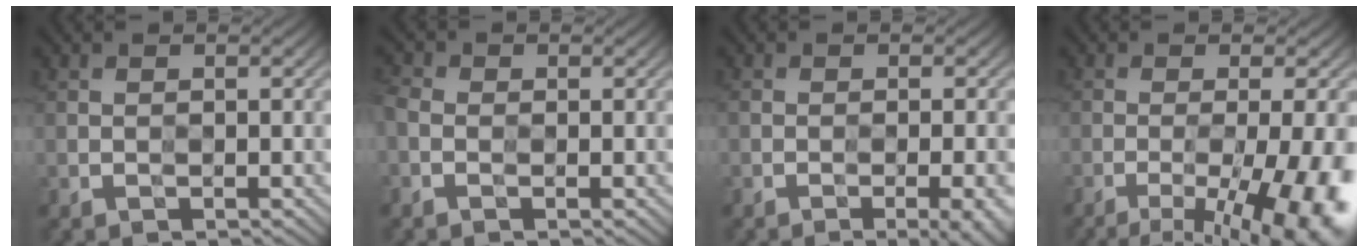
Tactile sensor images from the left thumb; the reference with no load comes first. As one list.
[{"total": 2.4, "force": [-1.2, 1.6, 1.3], "torque": [-0.034, -0.002, -0.033]}, {"total": 5.8, "force": [-3.0, 1.8, 4.6], "torque": [-0.061, -0.002, -0.032]}, {"total": 13.7, "force": [-6.3, 4.3, 11.4], "torque": [-0.149, -0.016, -0.071]}]